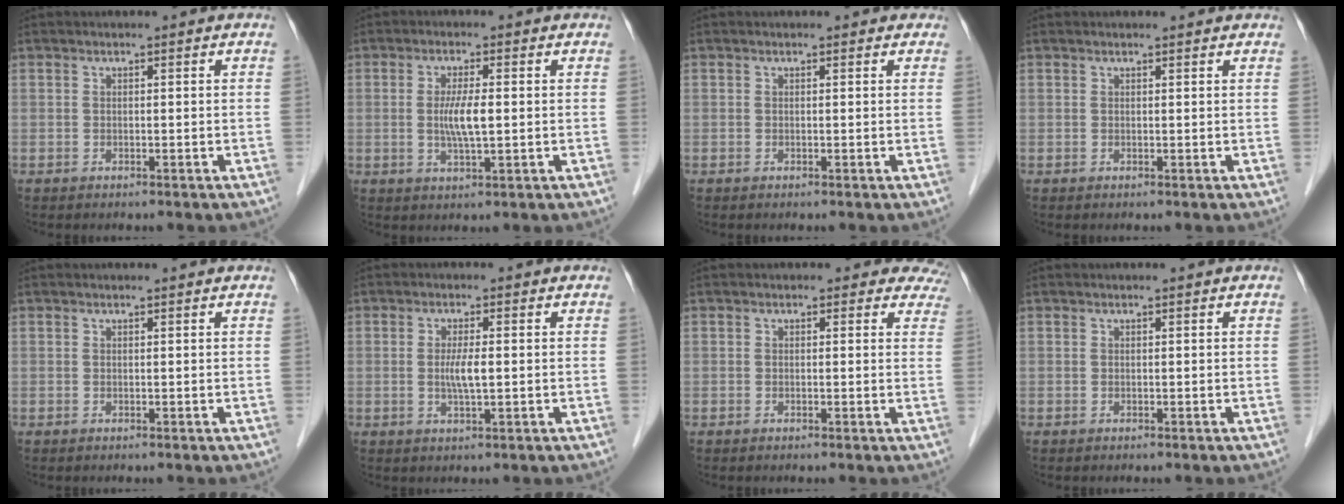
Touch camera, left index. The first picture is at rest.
{"total": 4.6, "force": [0.0, 0.7, 4.6], "torque": [-0.092, -0.005, 0.000]}
{"total": 1.0, "force": [0.7, 0.7, 0.1], "torque": [0.001, -0.001, -0.001]}
{"total": 1.7, "force": [1.6, 0.3, 0.3], "torque": [-0.015, 0.007, 0.015]}
{"total": 0.7, "force": [0.7, 0.1, 0.1], "torque": [-0.008, 0.003, 0.008]}
{"total": 3.2, "force": [0.0, 0.4, 3.2], "torque": [-0.064, -0.003, 0.001]}
{"total": 5.1, "force": [4.2, 2.8, -0.1], "torque": [0.040, -0.010, 0.009]}
{"total": 0.0}